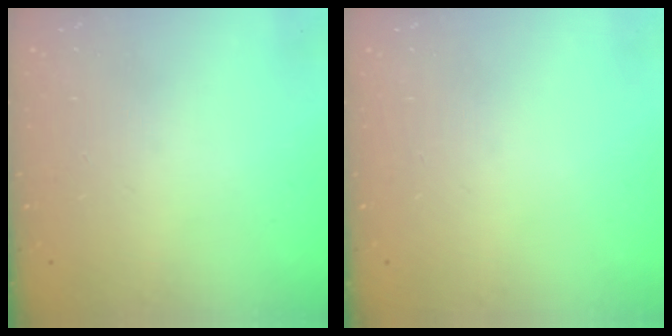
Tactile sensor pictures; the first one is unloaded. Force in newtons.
{"total": 0.0}